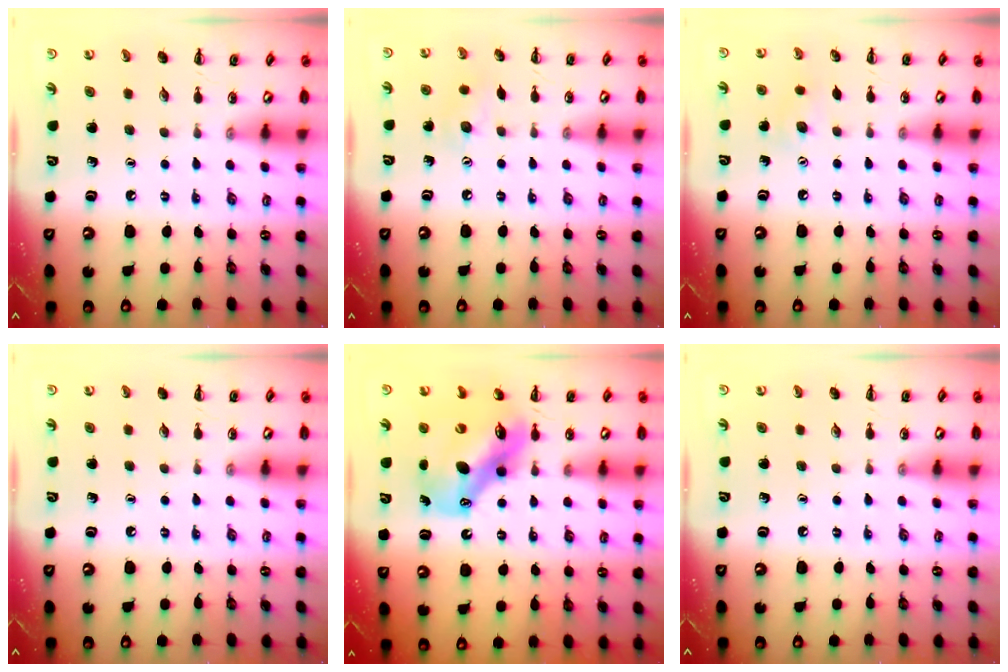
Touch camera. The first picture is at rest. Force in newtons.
{"total": 6.9, "press": 6.8, "slide": 1.3}
{"total": 6.5, "press": 6.4, "slide": 1.1}
{"total": 0.0}
{"total": 13.5, "press": 13.1, "slide": 3.5}
{"total": 0.0}